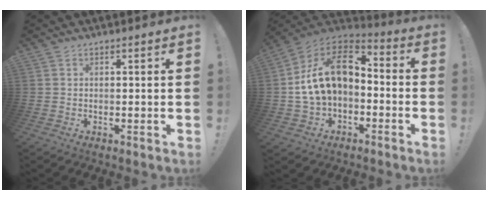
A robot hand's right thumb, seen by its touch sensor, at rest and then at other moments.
{"total": 17.1, "force": [2.4, 11.4, 12.5], "torque": [-0.192, 0.009, 0.051]}